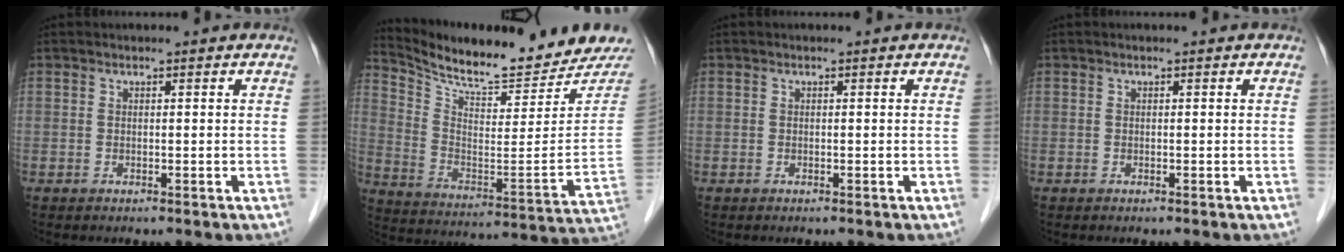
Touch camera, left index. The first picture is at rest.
{"total": 20.2, "force": [18.9, 2.8, 6.4], "torque": [-0.120, -0.068, 0.277]}
{"total": 0.0}
{"total": 0.0}